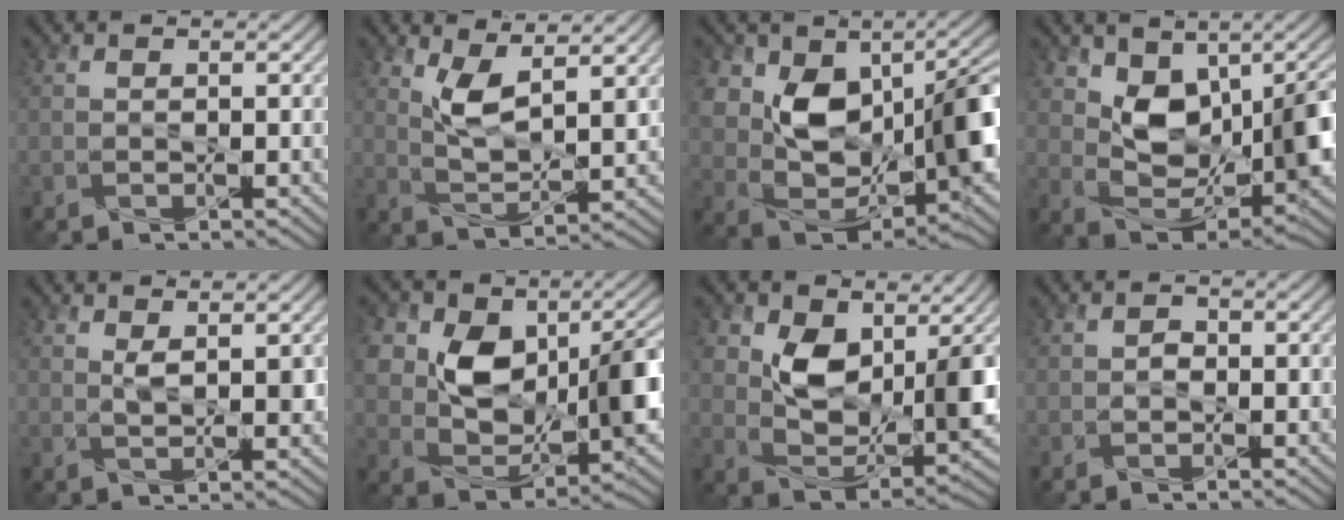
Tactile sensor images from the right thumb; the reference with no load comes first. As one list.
[{"total": 6.4, "force": [3.3, 2.2, 5.0], "torque": [-0.107, -0.008, 0.068]}, {"total": 14.9, "force": [1.8, 10.0, 11.0], "torque": [-0.166, -0.020, 0.043]}, {"total": 10.6, "force": [2.6, 6.5, 8.0], "torque": [-0.137, -0.017, 0.052]}, {"total": 2.5, "force": [1.0, 0.8, 2.2], "torque": [-0.045, -0.003, 0.024]}, {"total": 11.7, "force": [1.6, 8.0, 8.4], "torque": [-0.130, -0.006, 0.032]}, {"total": 9.2, "force": [2.7, 5.9, 6.5], "torque": [-0.119, -0.021, 0.051]}, {"total": 1.3, "force": [-0.4, 1.0, 0.8], "torque": [-0.012, -0.001, -0.010]}]